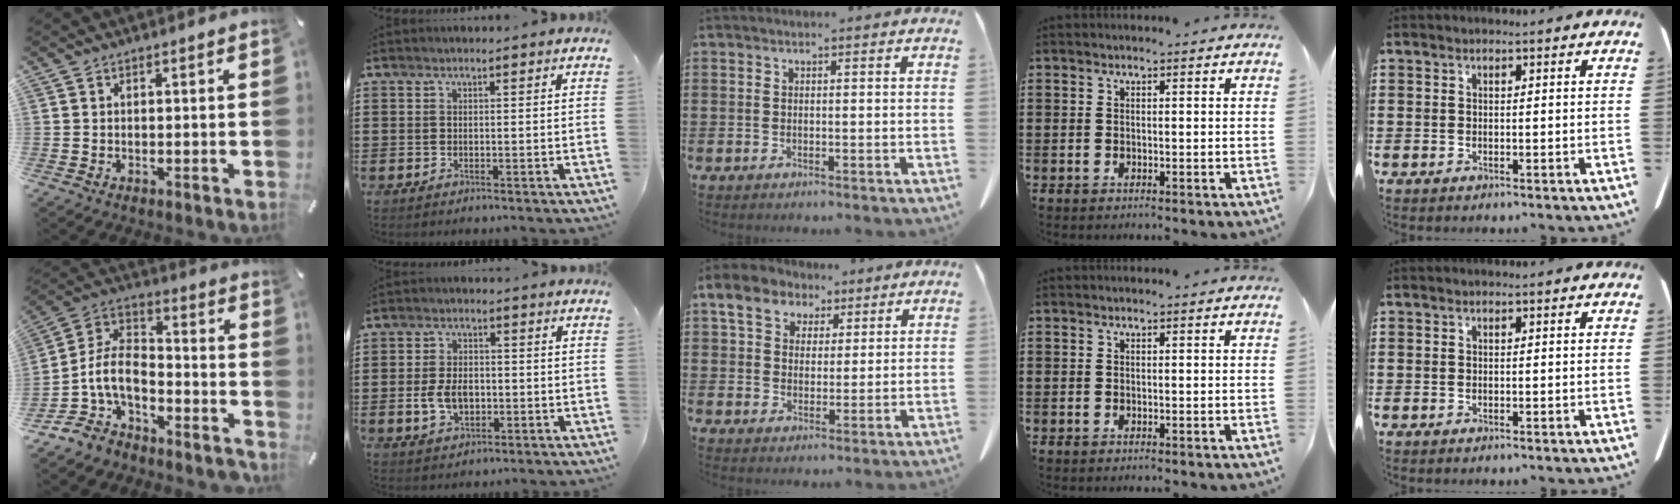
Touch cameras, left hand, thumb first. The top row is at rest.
{"thumb": {"total": 10.6, "force": [-4.6, 7.2, 6.3], "torque": [-0.155, 0.007, -0.094]}, "index": {"total": 5.4, "force": [-1.0, 3.3, 4.1], "torque": [-0.089, 0.003, -0.021]}, "middle": {"total": 7.2, "force": [4.0, 5.3, 2.8], "torque": [-0.073, 0.007, 0.072]}}